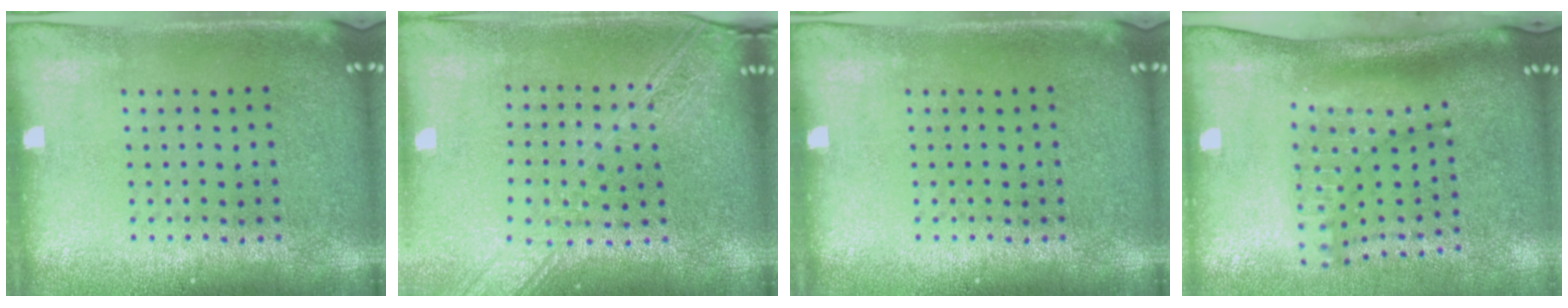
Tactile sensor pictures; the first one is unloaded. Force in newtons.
{"total": 2.2, "press": 1.8, "slide": 1.2}
{"total": 0.0}
{"total": 1.9, "press": 1.4, "slide": 1.3}